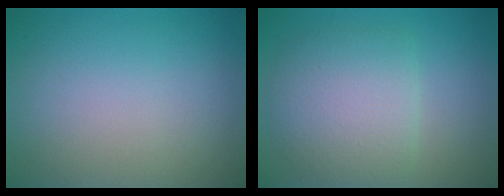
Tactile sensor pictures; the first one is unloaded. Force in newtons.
{"total": 5.2, "press": 5.2, "slide": 0.1}